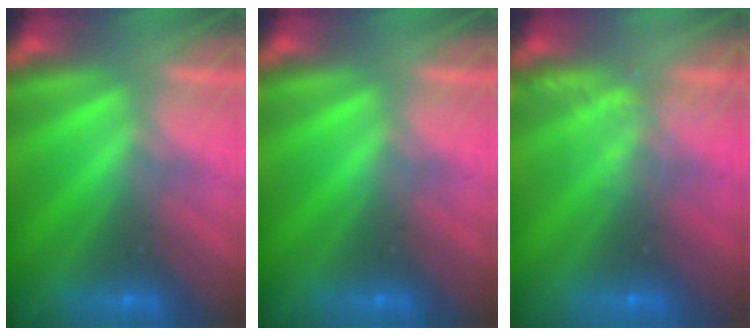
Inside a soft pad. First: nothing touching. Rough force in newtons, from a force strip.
{"total": 0.0}
{"total": 2.2}